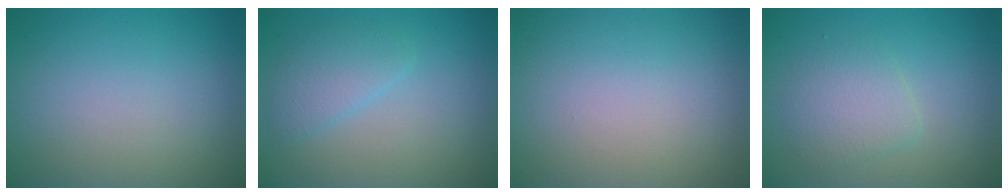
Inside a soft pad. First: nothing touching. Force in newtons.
{"total": 2.4, "press": 2.4, "slide": 0.1}
{"total": 0.0}
{"total": 2.7, "press": 2.7, "slide": 0.1}